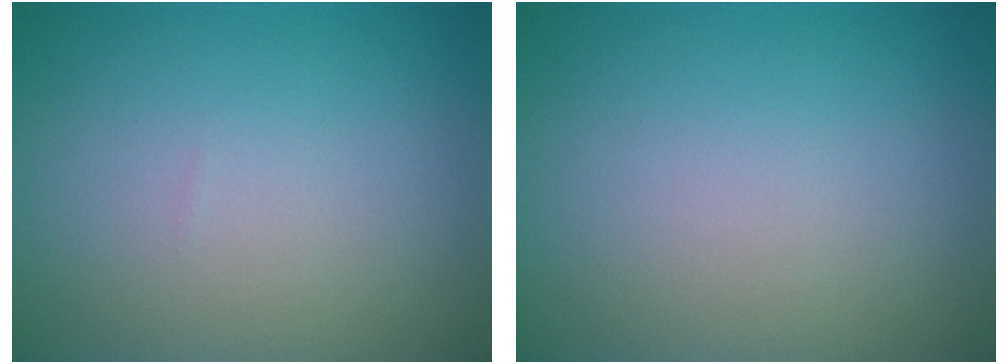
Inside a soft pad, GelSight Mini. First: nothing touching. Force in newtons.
{"total": 0.0}